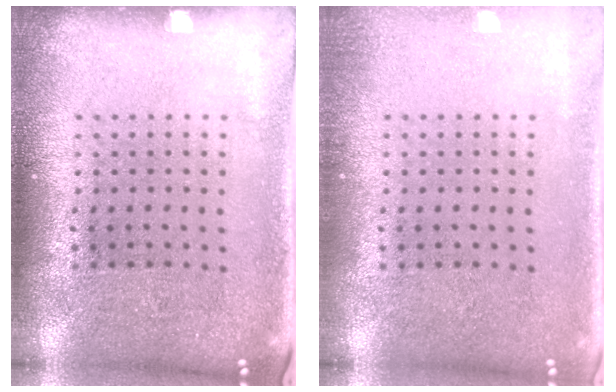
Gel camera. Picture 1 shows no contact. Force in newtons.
{"total": 0.8, "press": 0.8, "slide": 0.1}